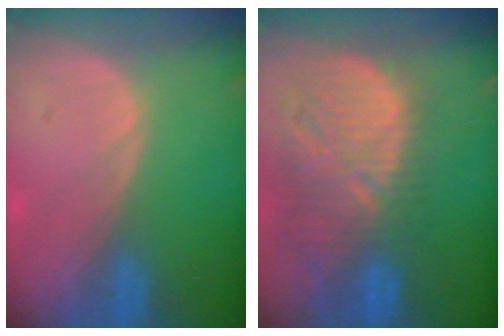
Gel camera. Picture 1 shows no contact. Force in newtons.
{"total": 13.1, "press": 11.3, "slide": 6.6}